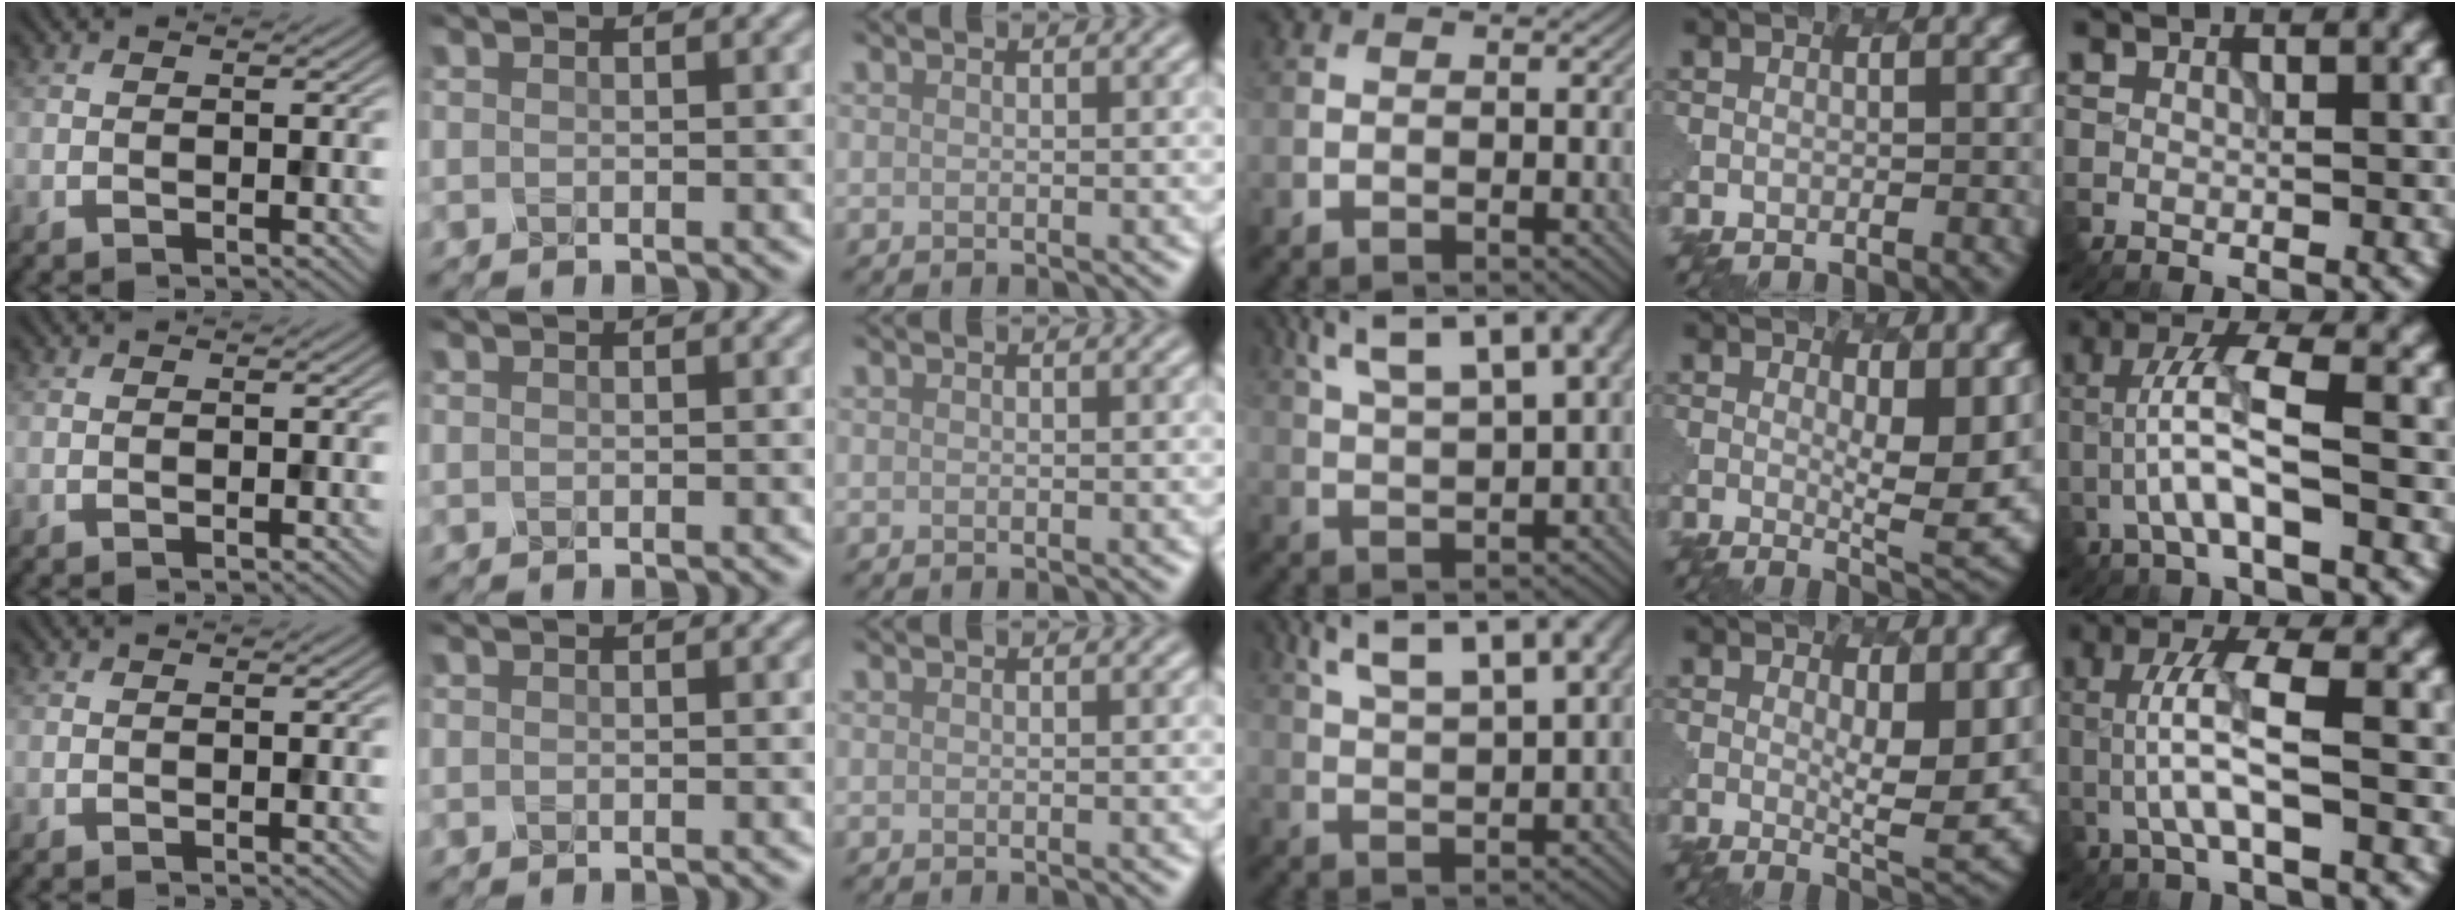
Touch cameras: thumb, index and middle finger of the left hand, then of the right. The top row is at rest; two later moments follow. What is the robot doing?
{"motion": "dispense", "object": "oil cruet"}